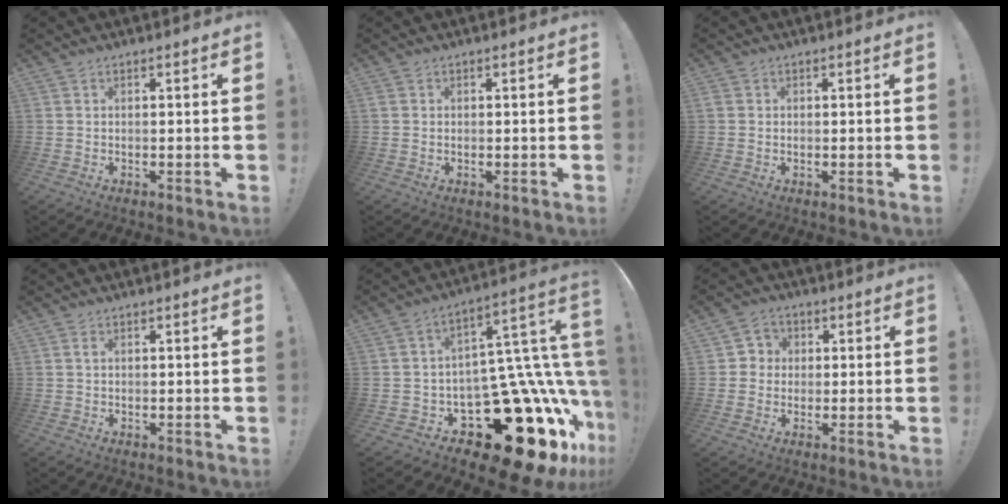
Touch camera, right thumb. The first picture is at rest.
{"total": 0.7, "force": [0.1, 0.6, 0.2], "torque": [-0.006, 0.005, 0.002]}
{"total": 1.1, "force": [0.1, 1.0, 0.4], "torque": [-0.011, 0.004, 0.002]}
{"total": 0.7, "force": [0.1, 0.3, 0.6], "torque": [-0.014, 0.004, 0.000]}
{"total": 28.0, "force": [-11.1, 14.4, 21.3], "torque": [-0.238, 0.022, -0.127]}
{"total": 4.5, "force": [-0.1, 4.4, 1.0], "torque": [-0.016, 0.009, -0.002]}